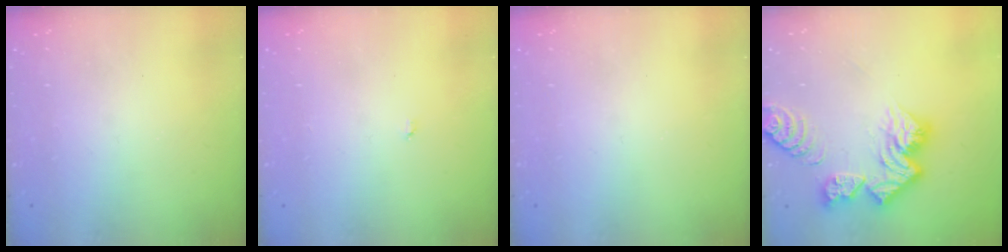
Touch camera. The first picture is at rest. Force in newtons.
{"total": 2.9, "press": 2.9, "slide": 0.3}
{"total": 0.0}
{"total": 15.7, "press": 15.6, "slide": 1.7}